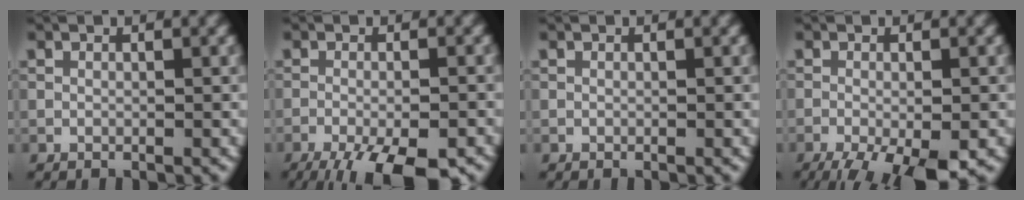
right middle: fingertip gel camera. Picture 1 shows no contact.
{"total": 9.6, "force": [-6.8, 2.8, 6.2], "torque": [-0.101, -0.036, -0.097]}
{"total": 0.0}
{"total": 7.6, "force": [-4.5, 2.1, 5.8], "torque": [-0.098, -0.021, -0.074]}